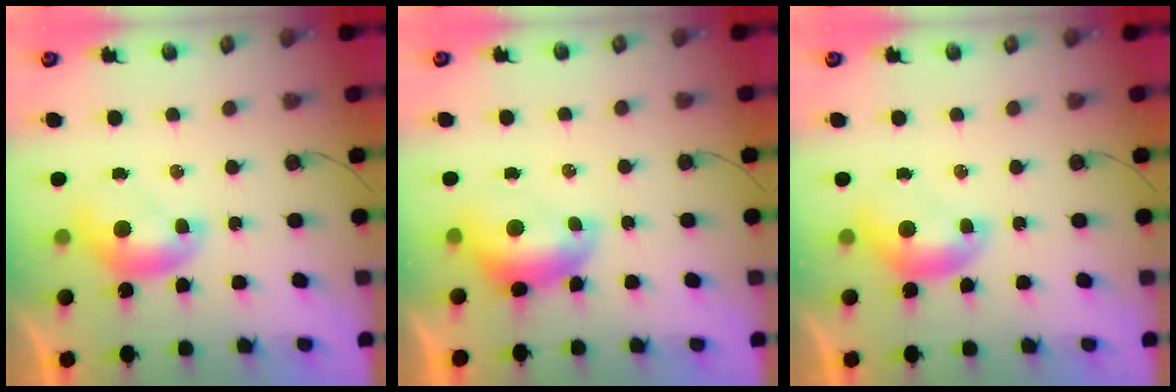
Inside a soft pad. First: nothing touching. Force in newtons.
{"total": 1.2, "press": 1.1, "slide": 0.4}
{"total": 0.0}